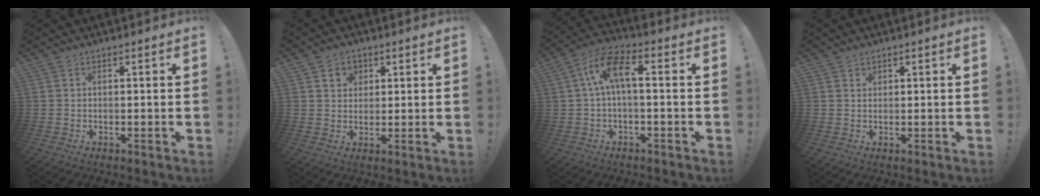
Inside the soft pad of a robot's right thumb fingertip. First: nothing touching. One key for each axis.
{"total": 5.2, "fx": 2.3, "fy": 4.4, "fz": 1.4, "tx": -0.016, "ty": -0.007, "tz": 0.042}
{"total": 10.1, "fx": 1.0, "fy": 3.5, "fz": 9.4, "tx": -0.188, "ty": 0.011, "tz": 0.018}
{"total": 1.1, "fx": 0.9, "fy": 0.5, "fz": 0.1, "tx": 0.008, "ty": -0.006, "tz": 0.016}